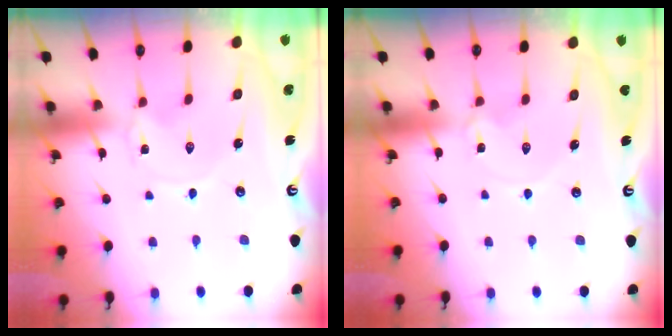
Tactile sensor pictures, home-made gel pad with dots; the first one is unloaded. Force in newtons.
{"total": 0.8, "press": 0.8, "slide": 0.0}